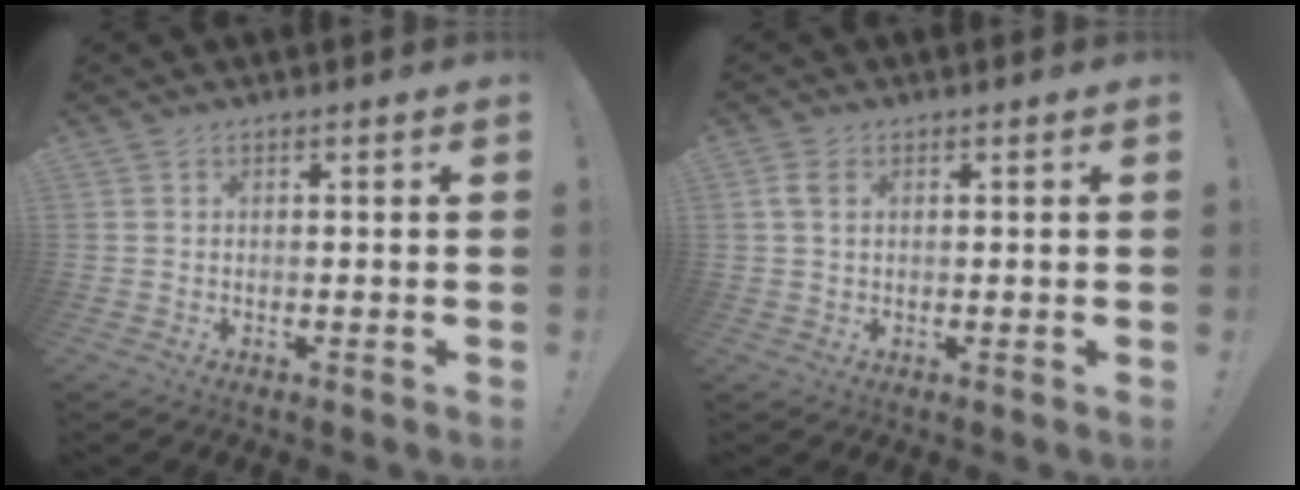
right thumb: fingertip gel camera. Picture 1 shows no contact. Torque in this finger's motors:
{"motor_torque": [0.18, 0.08, -0.02, 0.05, 0.11]}